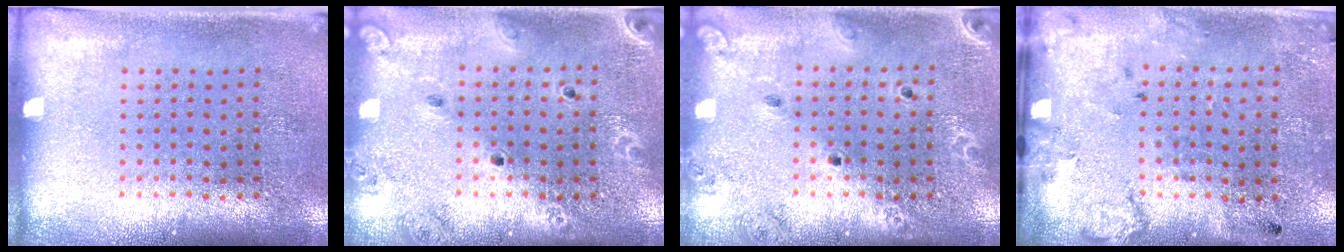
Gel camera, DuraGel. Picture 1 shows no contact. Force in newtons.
{"total": 1.7, "press": 1.7, "slide": 0.4}
{"total": 1.7, "press": 1.7, "slide": 0.4}
{"total": 2.2, "press": 1.4, "slide": 1.7}